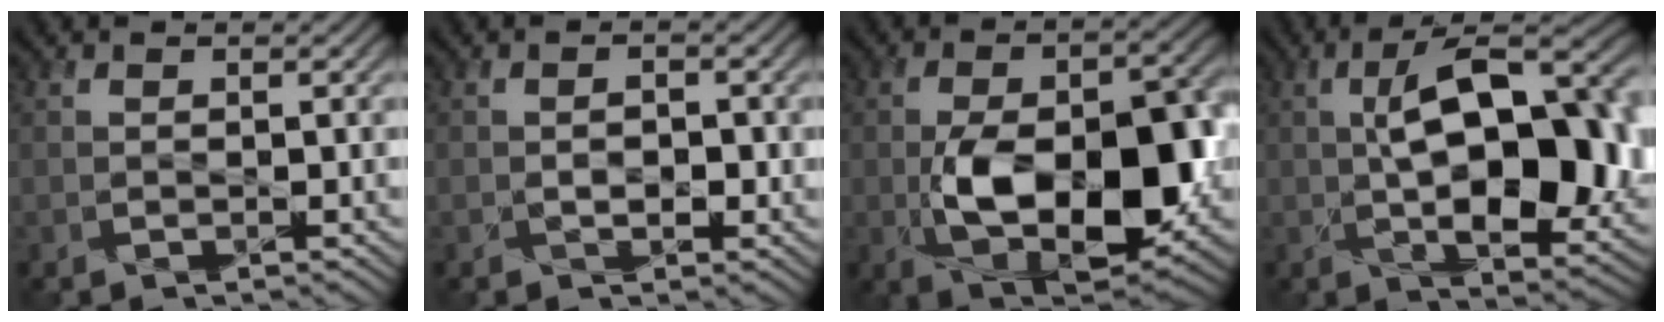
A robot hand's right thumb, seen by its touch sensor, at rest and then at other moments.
{"total": 2.1, "force": [-0.4, 1.4, 1.6], "torque": [-0.022, -0.002, -0.007]}
{"total": 14.4, "force": [-2.8, 7.6, 12.0], "torque": [-0.190, -0.018, -0.052]}
{"total": 16.0, "force": [0.8, 7.1, 14.3], "torque": [-0.209, 0.007, 0.016]}